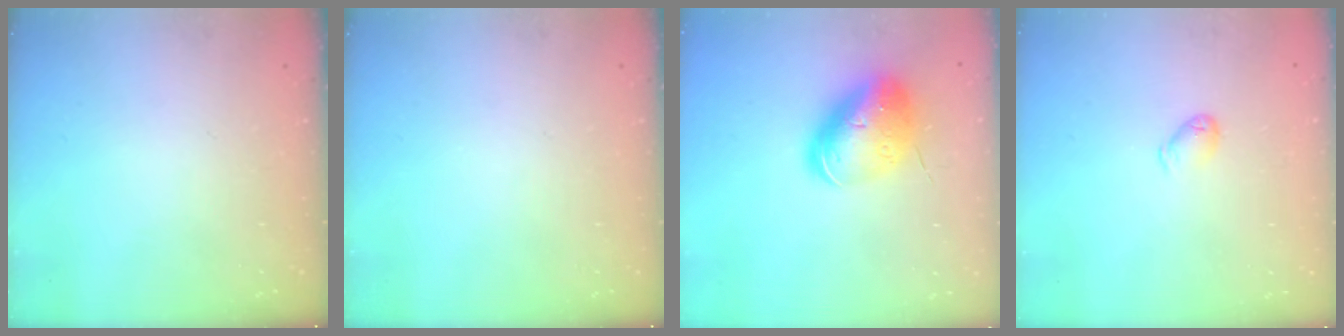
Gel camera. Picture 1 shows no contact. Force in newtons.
{"total": 0.0}
{"total": 12.9, "press": 12.7, "slide": 2.0}
{"total": 5.3, "press": 5.2, "slide": 0.9}